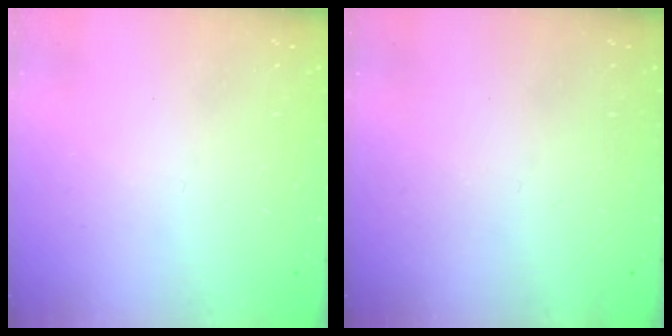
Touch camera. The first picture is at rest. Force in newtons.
{"total": 0.0}